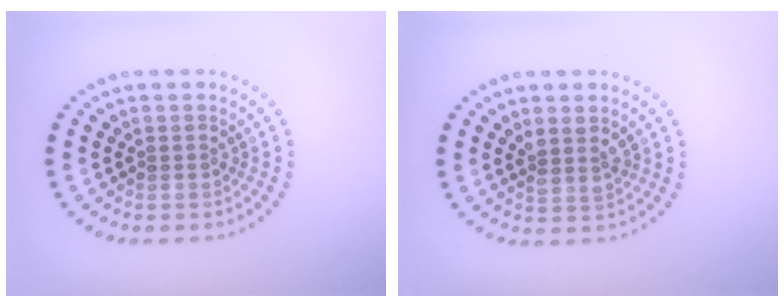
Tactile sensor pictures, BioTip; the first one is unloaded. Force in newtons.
{"total": 1.6, "press": 1.4, "slide": 0.8}